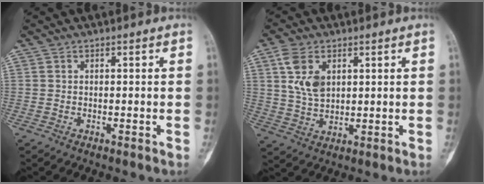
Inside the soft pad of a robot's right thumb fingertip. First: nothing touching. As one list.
[{"total": 7.7, "force": [2.7, 4.7, 5.5], "torque": [-0.097, -0.007, 0.059]}]